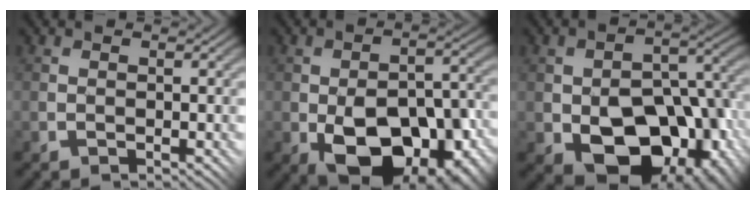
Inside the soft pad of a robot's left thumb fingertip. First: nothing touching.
{"total": 15.1, "force": [-5.5, 8.5, 11.2], "torque": [-0.178, -0.023, -0.076]}
{"total": 15.4, "force": [-5.0, 9.8, 10.7], "torque": [-0.156, -0.023, -0.064]}